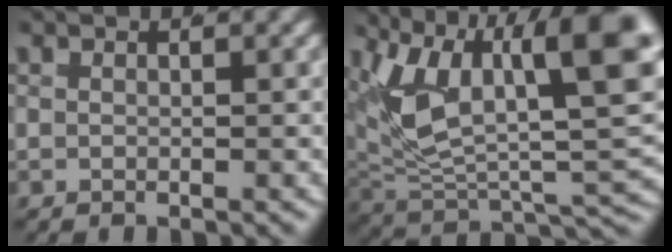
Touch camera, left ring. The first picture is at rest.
{"total": 13.4, "force": [0.9, 7.1, 11.3], "torque": [-0.176, -0.015, 0.012]}